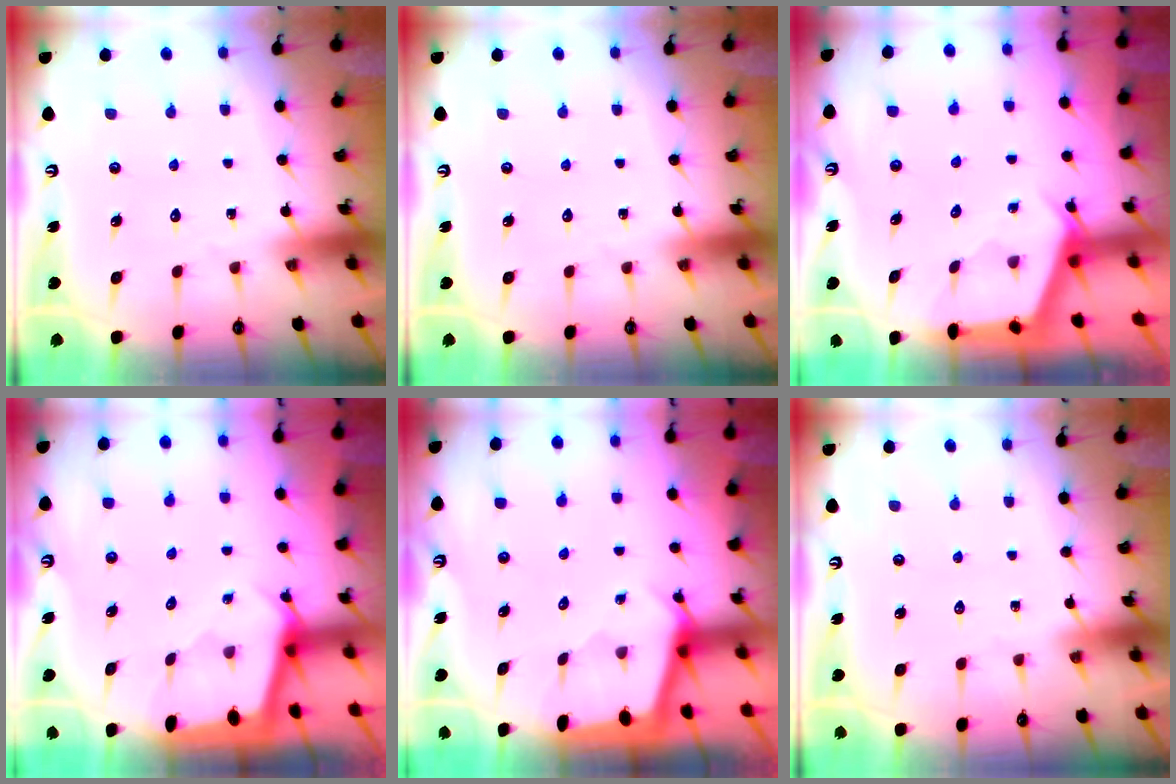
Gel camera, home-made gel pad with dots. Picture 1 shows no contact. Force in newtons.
{"total": 0.0}
{"total": 2.7, "press": 2.7, "slide": 0.3}
{"total": 1.8, "press": 1.8, "slide": 0.2}
{"total": 2.1, "press": 2.1, "slide": 0.3}
{"total": 0.0}